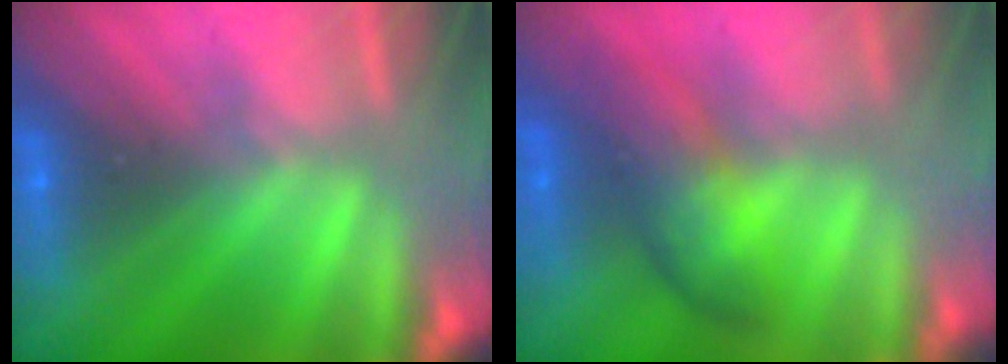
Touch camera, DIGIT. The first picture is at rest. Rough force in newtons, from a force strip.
{"total": 6.3}